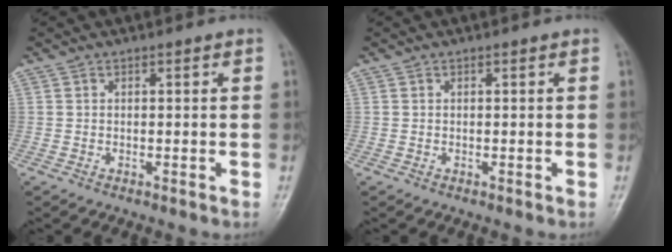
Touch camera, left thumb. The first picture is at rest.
{"total": 0.0}